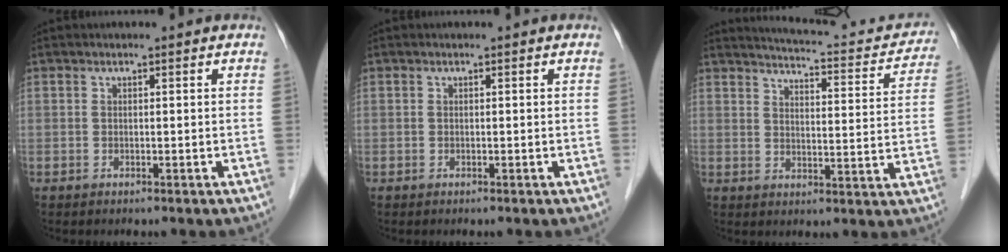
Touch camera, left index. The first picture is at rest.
{"total": 0.0}
{"total": 15.5, "force": [14.1, 3.3, 5.5], "torque": [-0.061, -0.012, 0.161]}